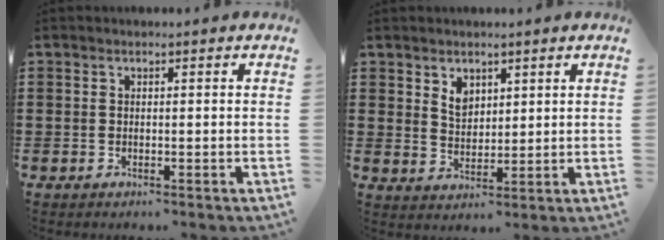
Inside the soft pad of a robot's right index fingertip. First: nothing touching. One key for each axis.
{"total": 3.4, "fx": 2.1, "fy": 2.3, "fz": 1.3, "tx": -0.026, "ty": 0.004, "tz": 0.037}